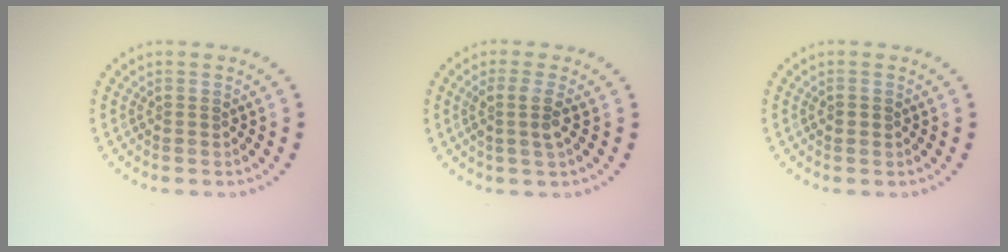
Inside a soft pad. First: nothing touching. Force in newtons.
{"total": 2.2, "press": 1.8, "slide": 1.2}
{"total": 1.0, "press": 1.0, "slide": 0.1}